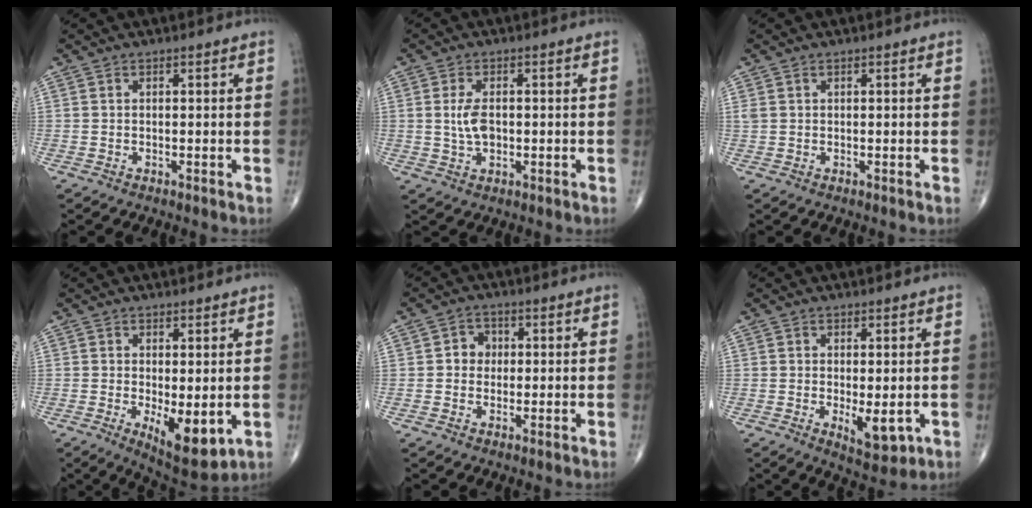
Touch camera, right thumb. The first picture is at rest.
{"total": 4.5, "force": [0.2, 2.5, 3.7], "torque": [-0.073, -0.003, 0.005]}
{"total": 1.0, "force": [0.5, 0.7, 0.5], "torque": [-0.011, 0.007, 0.013]}
{"total": 8.9, "force": [-1.7, 3.6, 8.0], "torque": [-0.113, -0.024, -0.017]}
{"total": 3.6, "force": [0.3, 3.2, 1.5], "torque": [-0.001, 0.007, -0.004]}
{"total": 5.9, "force": [-1.2, 2.6, 5.2], "torque": [-0.067, -0.015, -0.008]}